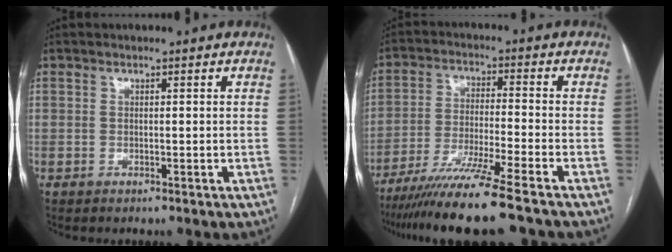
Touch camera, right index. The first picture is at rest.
{"total": 12.8, "force": [-10.1, -1.6, 7.6], "torque": [-0.121, -0.039, -0.169]}